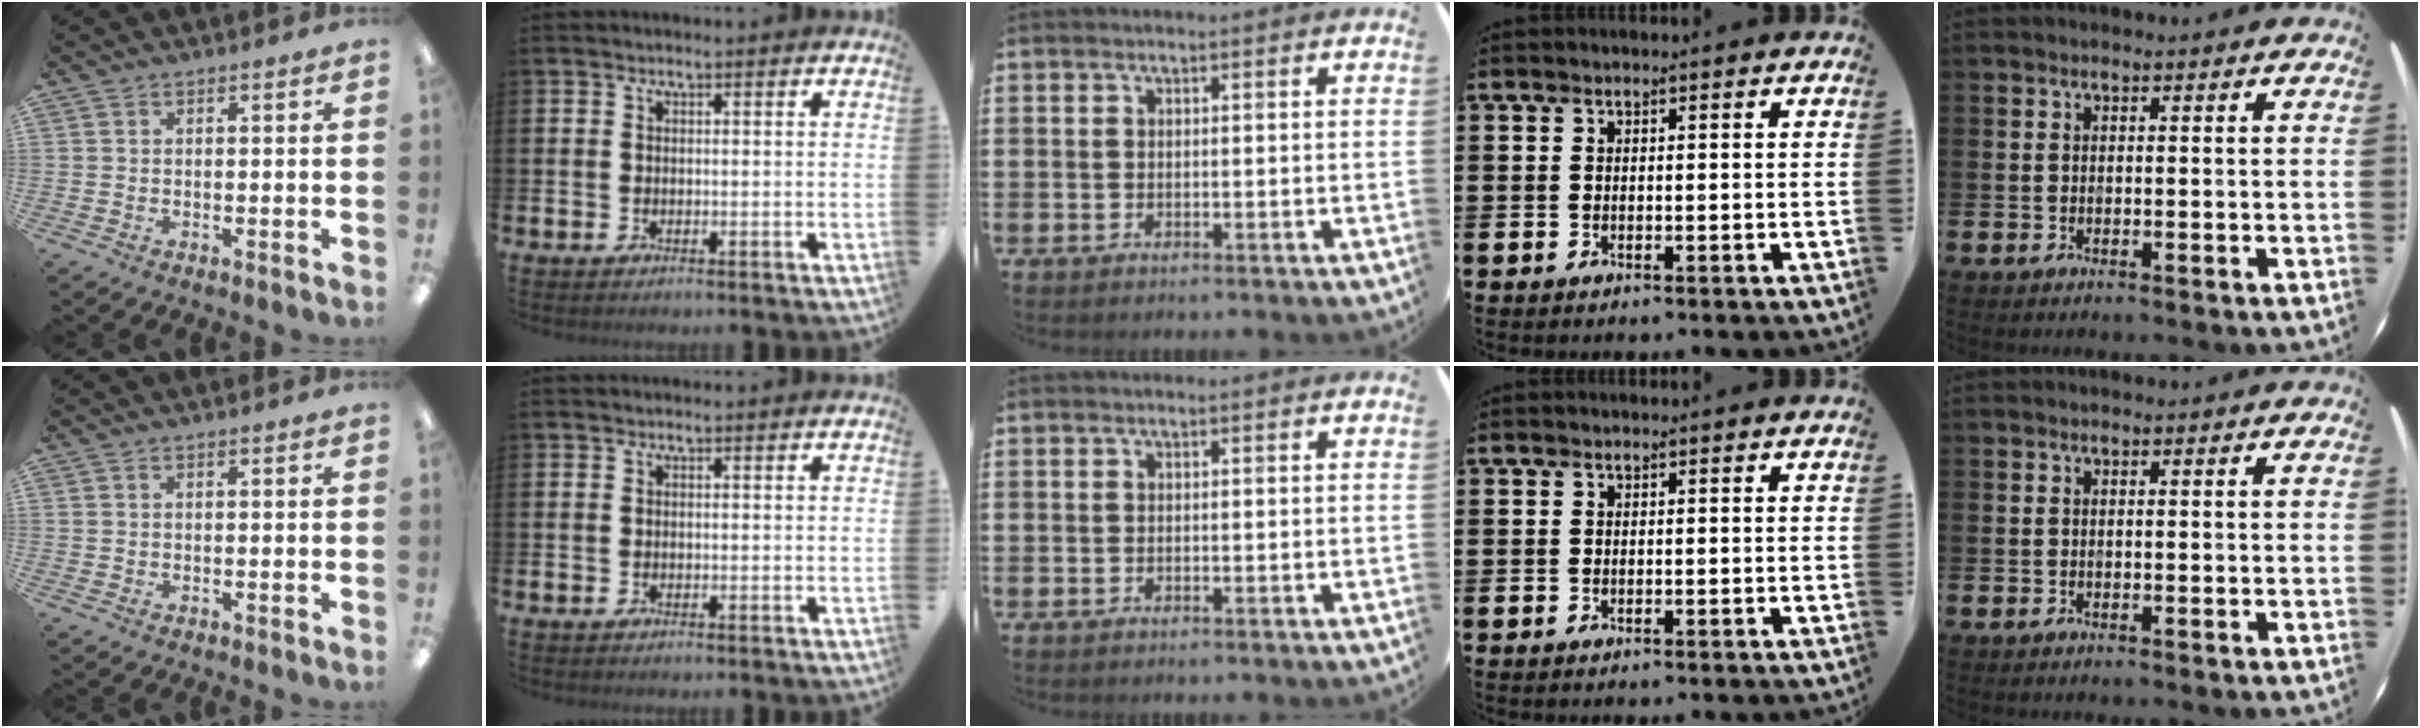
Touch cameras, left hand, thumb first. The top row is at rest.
{}